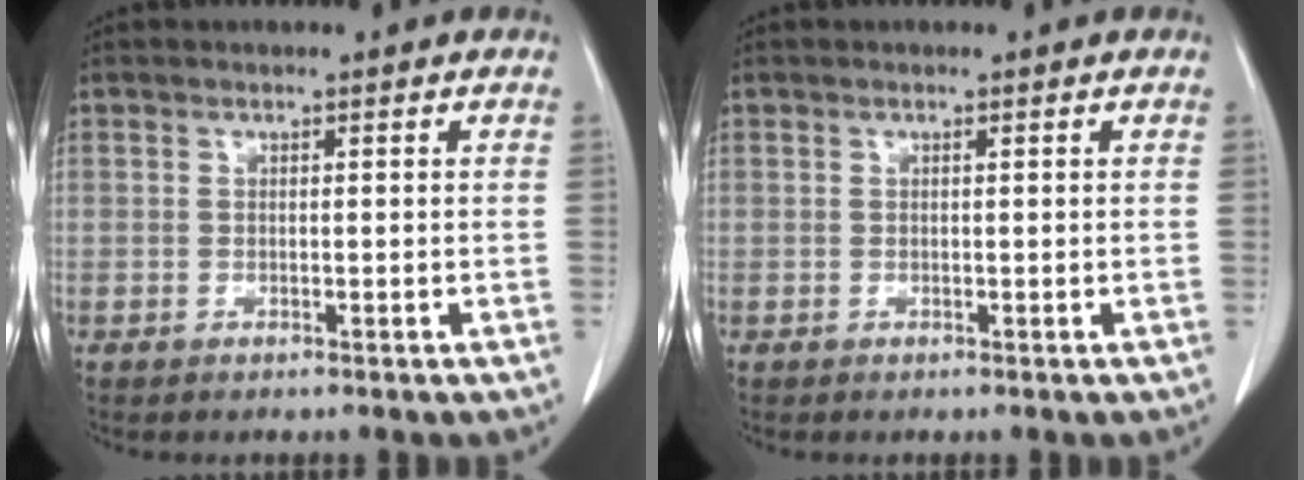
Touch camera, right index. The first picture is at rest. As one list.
[{"total": 0.0}]